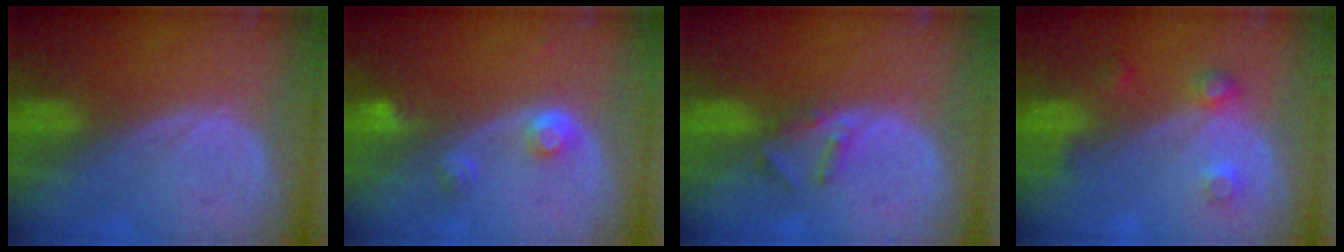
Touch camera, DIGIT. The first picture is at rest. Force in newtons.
{"total": 3.0, "press": 2.8, "slide": 0.9}
{"total": 2.9, "press": 2.6, "slide": 1.1}
{"total": 3.5, "press": 3.3, "slide": 1.2}